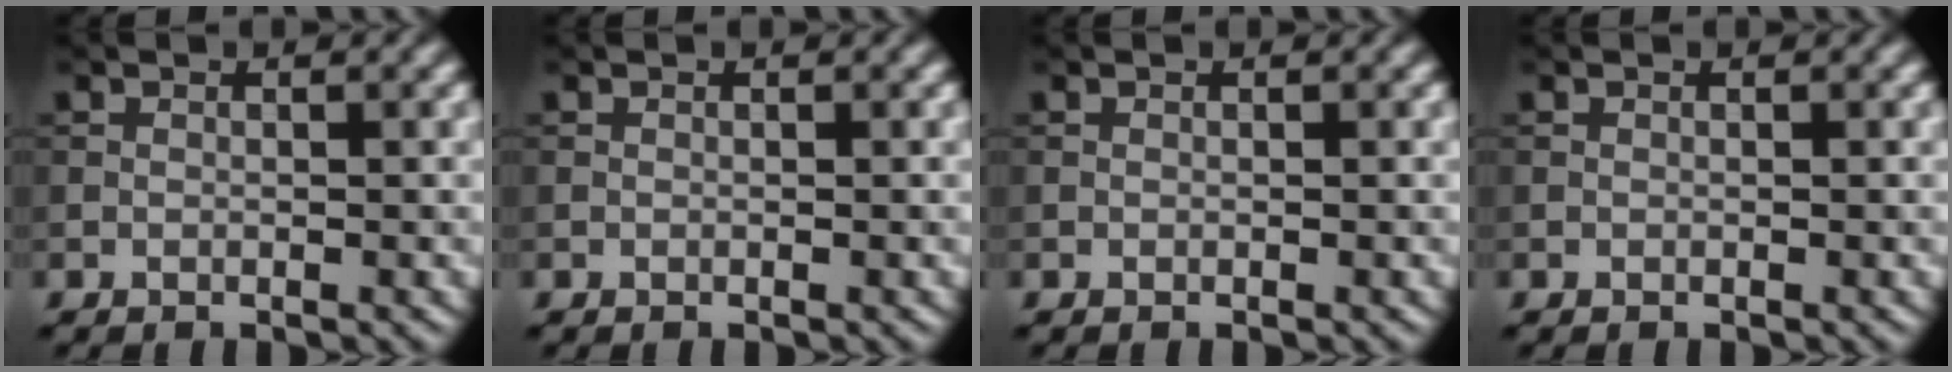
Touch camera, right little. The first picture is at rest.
{"total": 0.0}
{"total": 0.0}
{"total": 0.0}